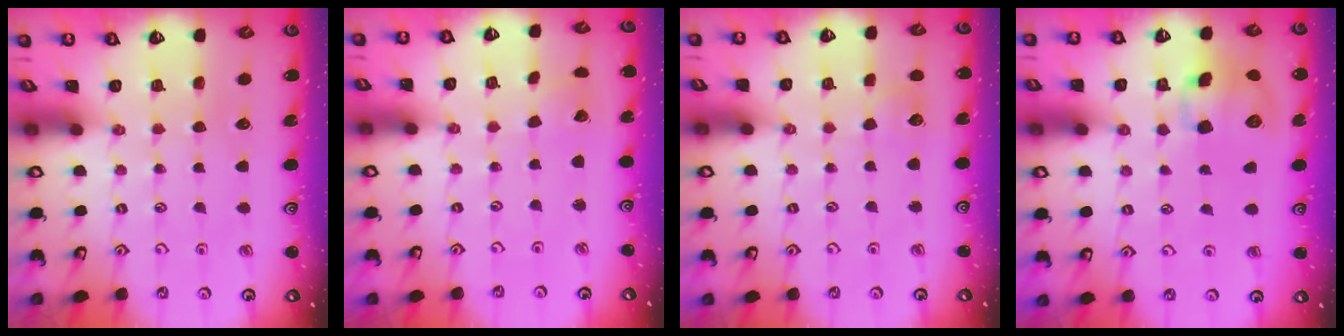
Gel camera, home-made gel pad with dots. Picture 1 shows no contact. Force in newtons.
{"total": 2.0, "press": 2.0, "slide": 0.3}
{"total": 4.7, "press": 4.7, "slide": 0.6}
{"total": 11.1, "press": 10.9, "slide": 2.0}